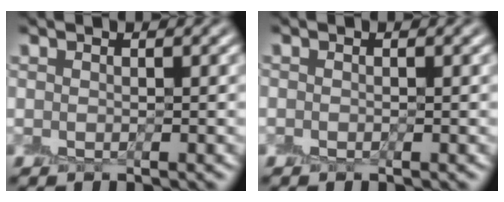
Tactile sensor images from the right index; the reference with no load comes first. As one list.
[{"total": 0.0}]